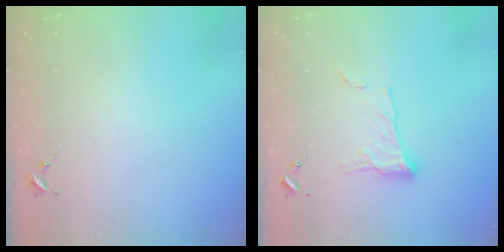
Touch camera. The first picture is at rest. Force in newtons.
{"total": 9.5, "press": 9.5, "slide": 0.5}